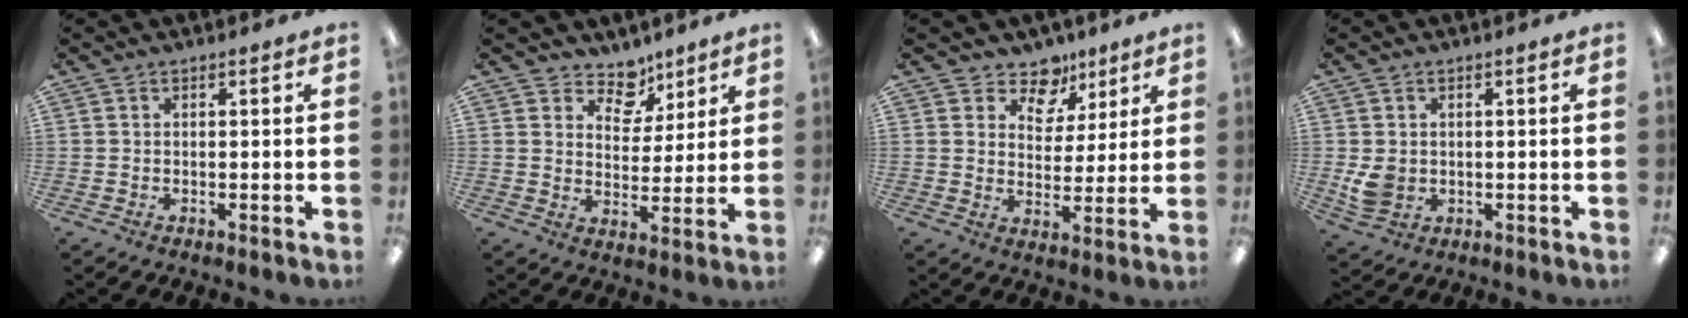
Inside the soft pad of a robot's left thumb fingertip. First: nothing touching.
{"total": 8.5, "force": [6.3, 5.3, 1.8], "torque": [-0.028, -0.046, 0.116]}
{"total": 9.8, "force": [7.0, 6.4, 2.5], "torque": [-0.046, -0.043, 0.130]}
{"total": 5.2, "force": [0.5, 4.3, 2.9], "torque": [-0.050, -0.001, 0.009]}